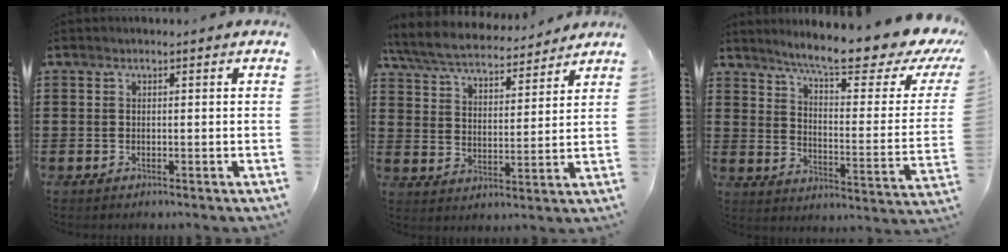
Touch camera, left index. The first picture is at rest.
{"total": 6.2, "force": [5.9, 0.8, 1.9], "torque": [-0.063, -0.034, 0.101]}
{"total": 10.7, "force": [8.6, 0.2, 6.4], "torque": [-0.122, -0.065, 0.135]}